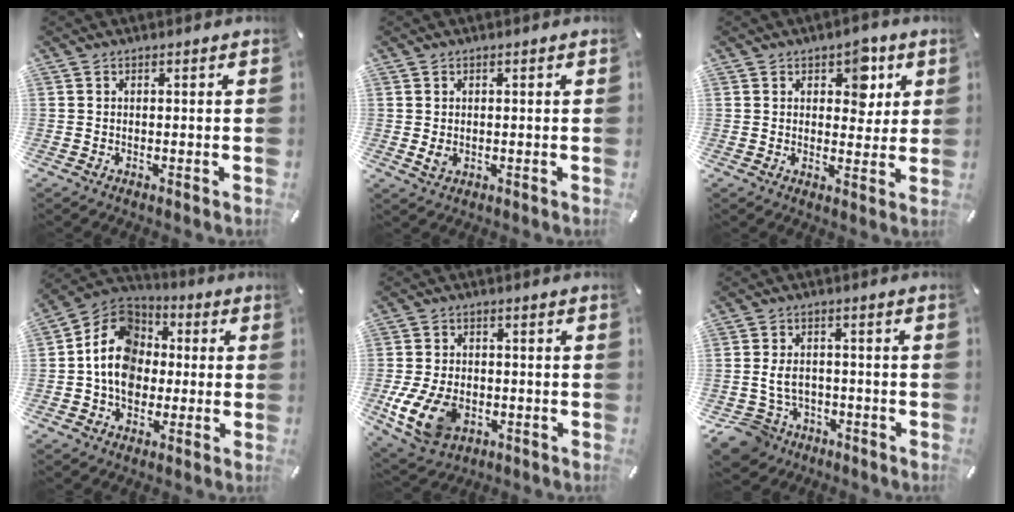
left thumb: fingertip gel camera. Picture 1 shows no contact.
{"total": 2.1, "force": [-0.1, 1.6, 1.3], "torque": [-0.014, 0.000, -0.003]}
{"total": 6.6, "force": [2.9, 4.6, 3.7], "torque": [-0.030, -0.007, 0.042]}
{"total": 13.4, "force": [-1.1, 11.4, 7.1], "torque": [-0.156, 0.017, -0.024]}
{"total": 12.0, "force": [-3.6, 8.4, 7.7], "torque": [-0.170, 0.005, -0.063]}
{"total": 7.8, "force": [-2.4, 6.6, 3.4], "torque": [-0.095, 0.016, -0.045]}